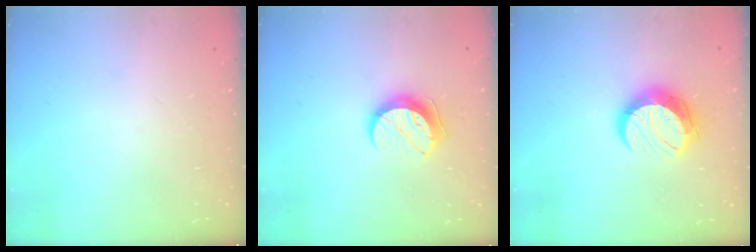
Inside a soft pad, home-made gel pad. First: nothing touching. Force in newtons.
{"total": 10.1, "press": 10.1, "slide": 0.8}
{"total": 11.3, "press": 11.3, "slide": 0.9}